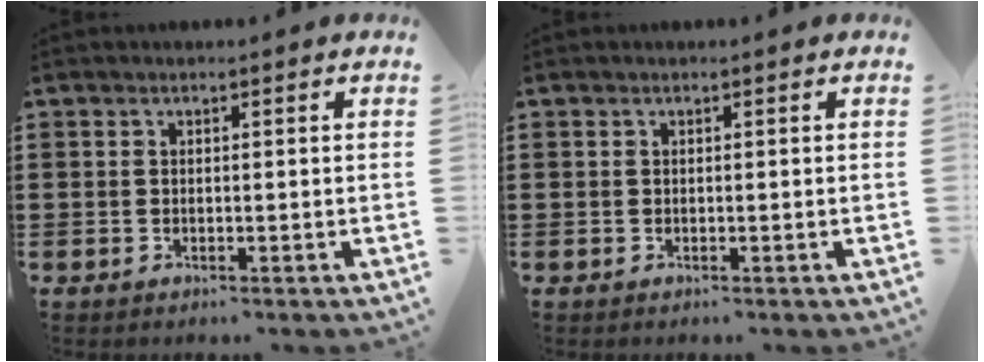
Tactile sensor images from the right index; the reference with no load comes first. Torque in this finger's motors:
{"motor_torque": [0.65, 0.65, 0.00, 0.00]}